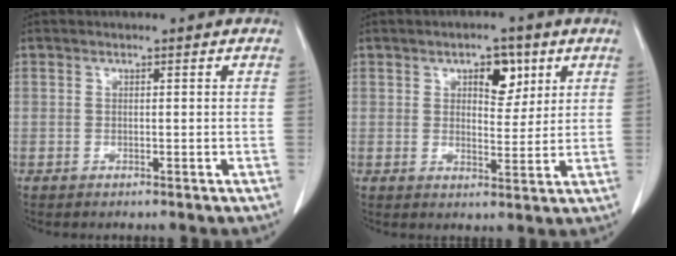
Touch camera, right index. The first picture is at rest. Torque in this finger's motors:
{"motor_torque": [0.26, 0.25, 0.11, 0.03]}